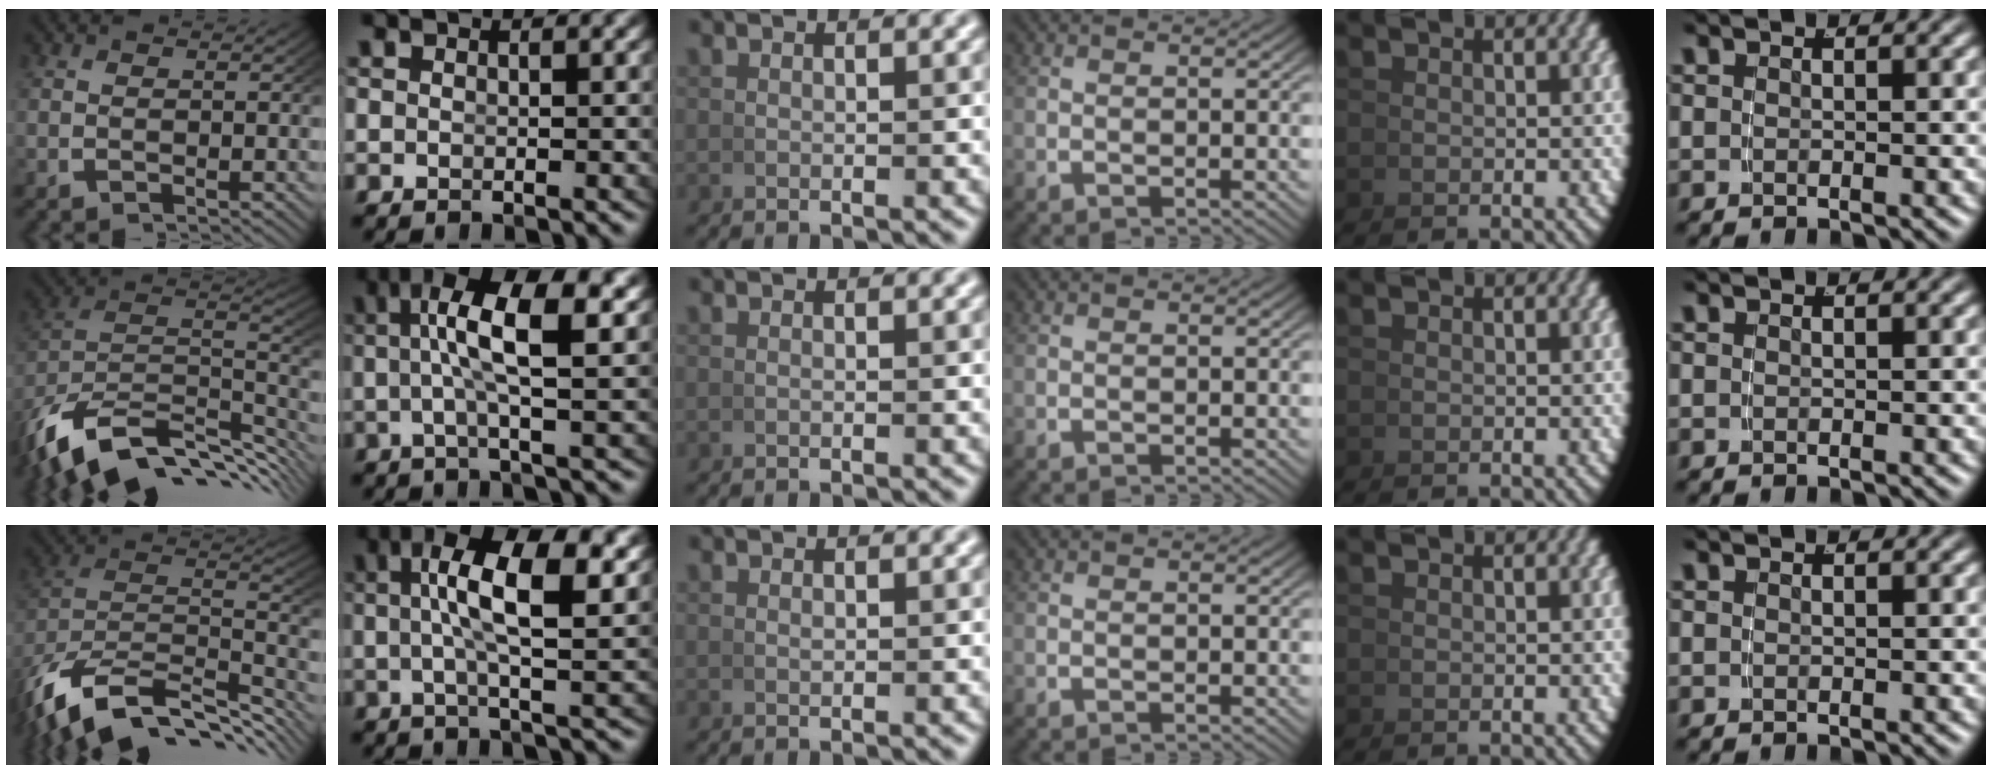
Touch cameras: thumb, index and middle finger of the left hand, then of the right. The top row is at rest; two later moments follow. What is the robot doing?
{"motion": "lift_and_place", "object": "cup"}